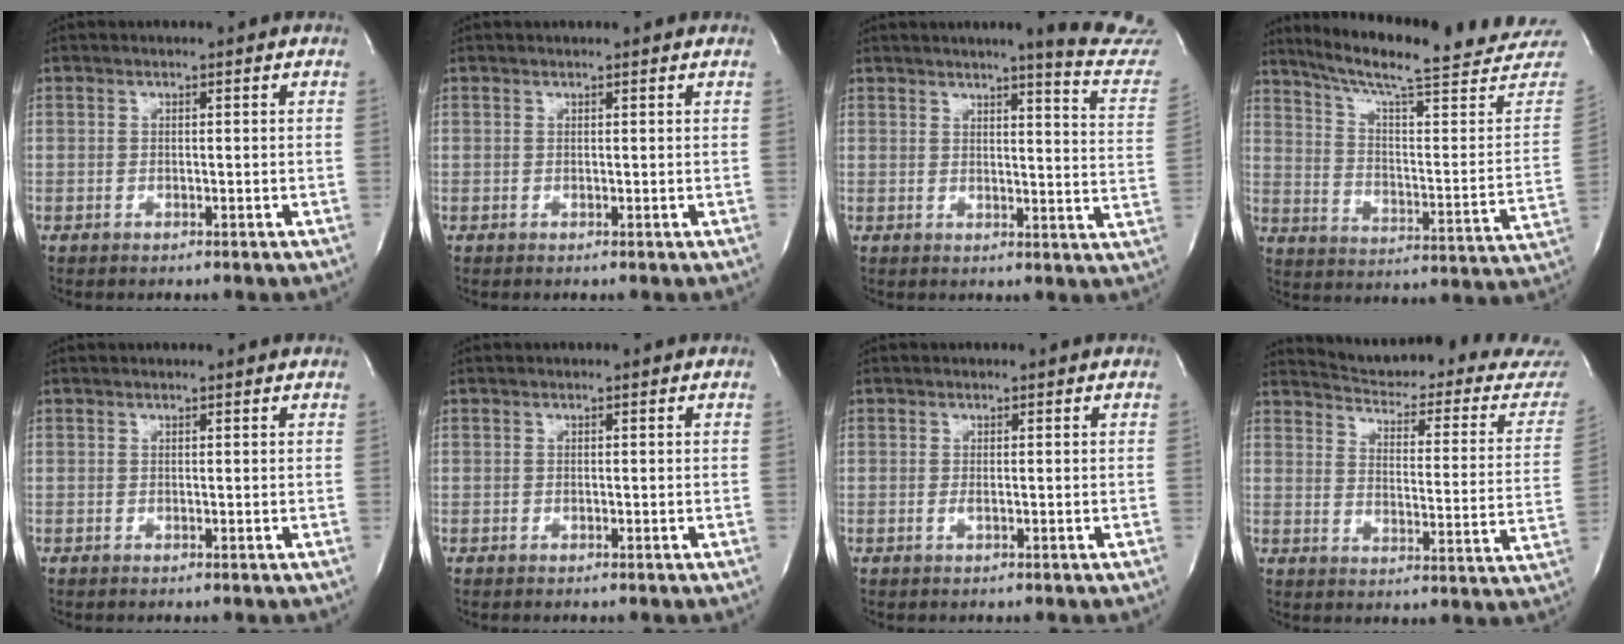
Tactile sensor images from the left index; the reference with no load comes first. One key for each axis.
{"total": 1.4, "fx": 1.3, "fy": 0.2, "fz": 0.2, "tx": -0.011, "ty": 0.008, "tz": 0.007}
{"total": 12.2, "fx": 11.2, "fy": -0.7, "fz": 4.8, "tx": -0.048, "ty": -0.092, "tz": 0.104}
{"total": 25.5, "fx": 22.8, "fy": 1.0, "fz": 11.3, "tx": -0.173, "ty": -0.084, "tz": 0.296}
{"total": 0.9, "fx": 0.9, "fy": 0.2, "fz": 0.1, "tx": -0.010, "ty": 0.005, "tz": 0.003}
{"total": 0.8, "fx": -0.8, "fy": 0.1, "fz": -0.1, "tx": 0.004, "ty": -0.004, "tz": -0.012}
{"total": 0.9, "fx": -0.8, "fy": 0.0, "fz": 0.5, "tx": -0.013, "ty": -0.007, "tz": -0.012}
{"total": 23.5, "fx": 22.3, "fy": 3.0, "fz": 6.6, "tx": -0.084, "ty": -0.105, "tz": 0.256}